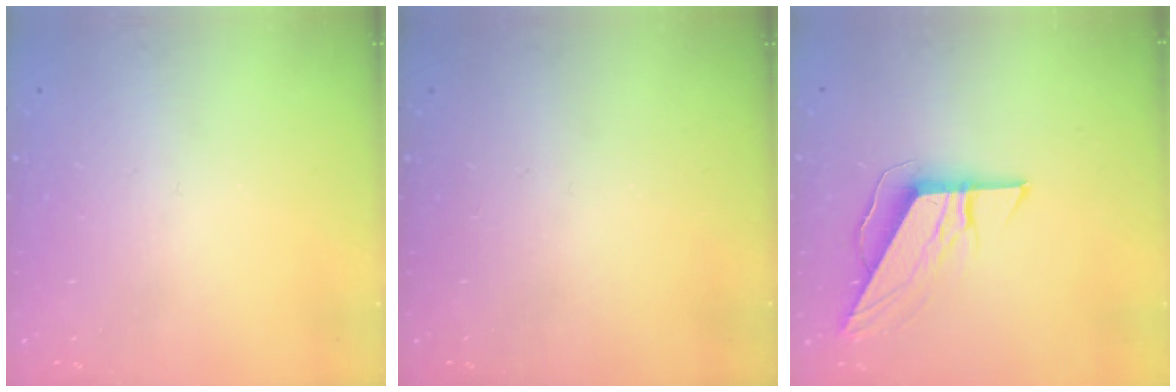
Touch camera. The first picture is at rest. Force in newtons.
{"total": 0.0}
{"total": 9.2, "press": 9.2, "slide": 0.6}